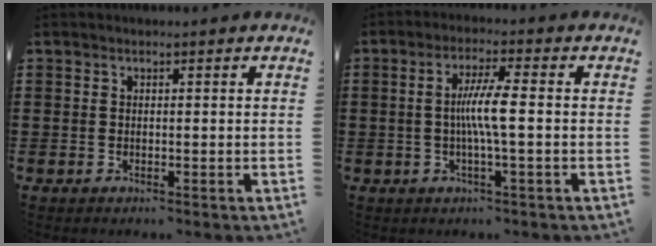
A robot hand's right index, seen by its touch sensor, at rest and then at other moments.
{"total": 5.6, "force": [-0.4, 0.2, 5.6], "torque": [-0.107, -0.006, -0.014]}